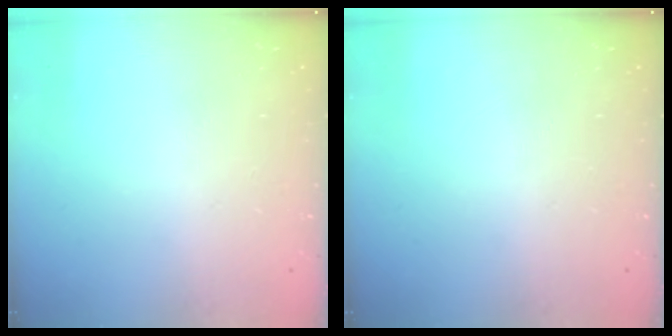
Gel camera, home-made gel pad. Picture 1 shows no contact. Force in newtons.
{"total": 0.0}